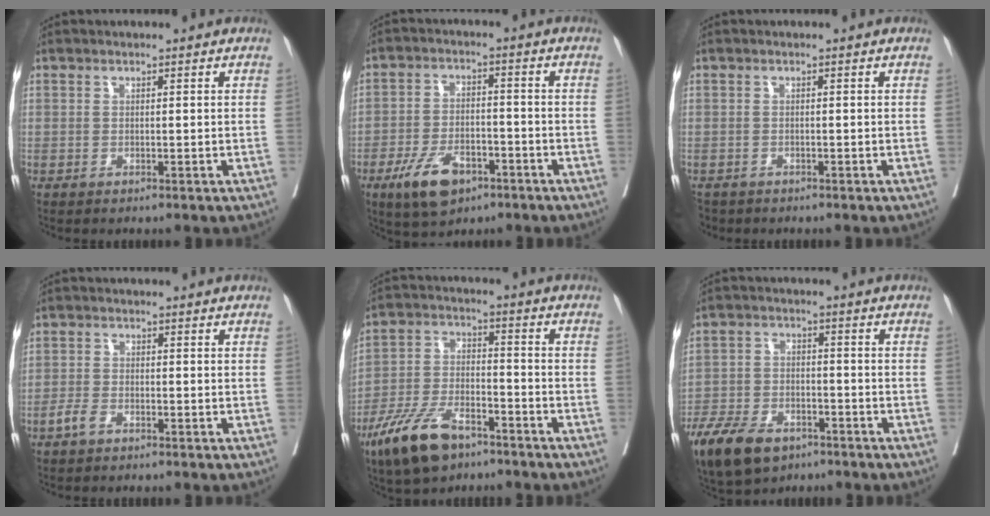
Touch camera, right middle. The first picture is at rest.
{"total": 8.6, "force": [-5.0, 4.1, 5.7], "torque": [-0.111, -0.005, -0.083]}
{"total": 2.8, "force": [-2.4, 1.5, 0.3], "torque": [-0.007, -0.003, -0.041]}
{"total": 2.2, "force": [-1.5, 0.9, 1.3], "torque": [-0.032, 0.001, -0.029]}
{"total": 11.3, "force": [-7.7, 4.5, 7.1], "torque": [-0.147, -0.008, -0.145]}
{"total": 12.3, "force": [-8.2, 6.4, 6.5], "torque": [-0.141, -0.011, -0.141]}